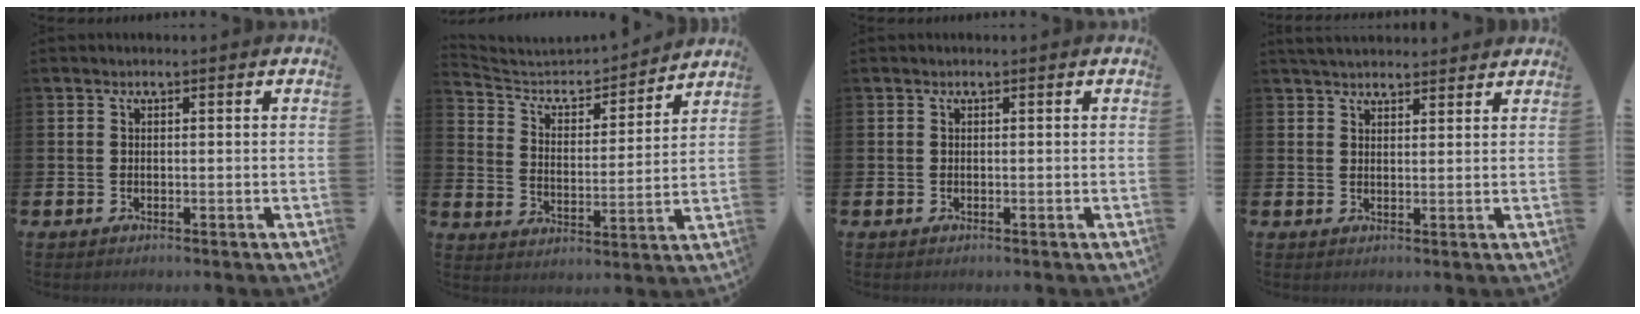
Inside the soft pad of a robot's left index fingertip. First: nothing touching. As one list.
[{"total": 5.5, "force": [5.1, 1.6, 1.1], "torque": [-0.053, -0.042, 0.084]}, {"total": 0.0}, {"total": 3.3, "force": [3.2, 0.6, 0.5], "torque": [-0.011, -0.010, 0.058]}]